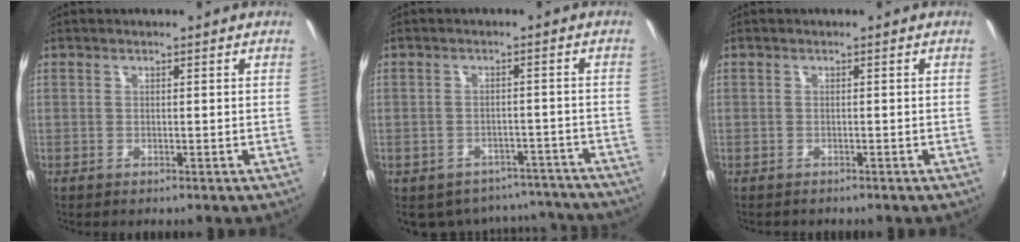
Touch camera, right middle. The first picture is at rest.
{"total": 13.1, "force": [-11.0, 6.3, 3.4], "torque": [-0.074, 0.017, -0.122]}
{"total": 0.7, "force": [-0.7, 0.2, 0.0], "torque": [-0.006, 0.001, -0.010]}